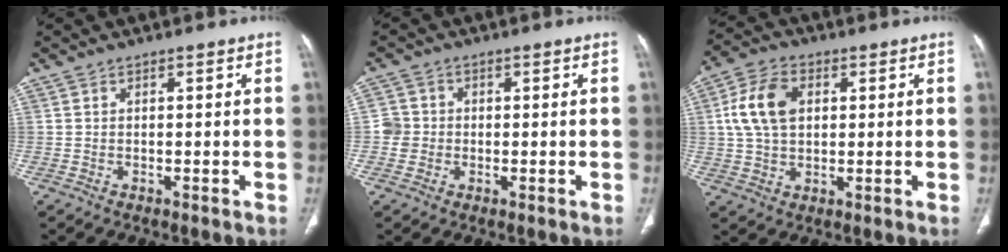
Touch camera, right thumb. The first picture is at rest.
{"total": 3.4, "force": [-0.4, 3.3, 0.5], "torque": [0.013, 0.009, -0.013]}
{"total": 10.4, "force": [2.2, 6.9, 7.4], "torque": [-0.141, 0.010, 0.039]}